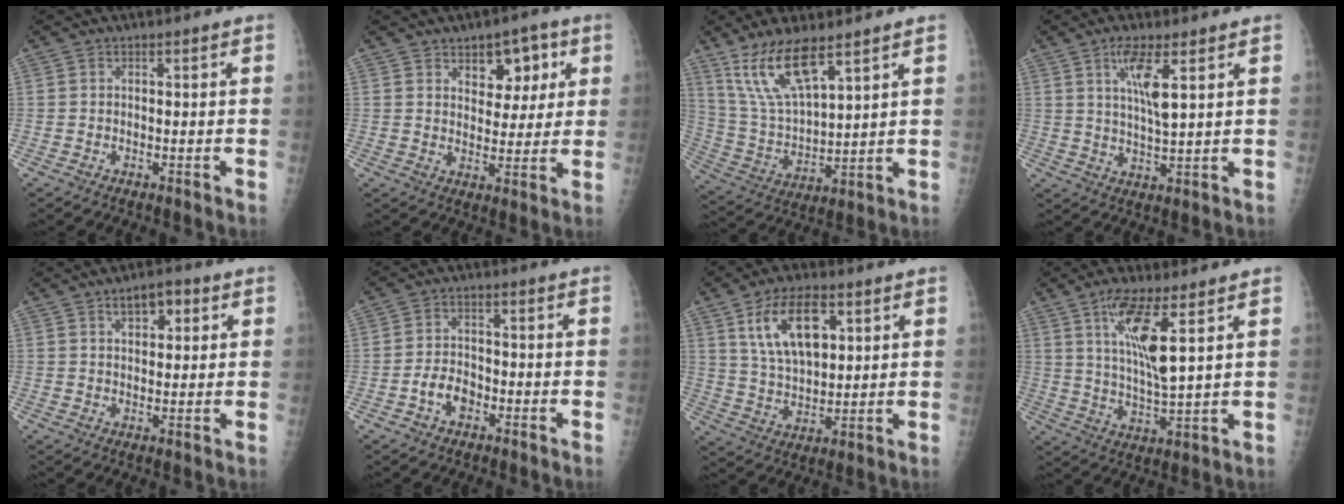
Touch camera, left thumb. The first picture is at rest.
{"total": 8.4, "force": [3.9, 5.4, 5.1], "torque": [-0.026, -0.016, 0.054]}
{"total": 13.0, "force": [8.6, 3.9, 9.0], "torque": [-0.169, -0.038, 0.187]}
{"total": 7.0, "force": [3.2, 1.4, 6.1], "torque": [-0.117, -0.020, 0.064]}
{"total": 5.6, "force": [2.6, 3.1, 3.9], "torque": [-0.037, -0.004, 0.036]}
{"total": 4.9, "force": [-2.2, 3.3, 2.9], "torque": [-0.042, 0.022, -0.041]}
{"total": 13.2, "force": [5.4, 7.0, 9.8], "torque": [-0.153, -0.018, 0.108]}
{"total": 10.8, "force": [4.9, 2.1, 9.4], "torque": [-0.189, -0.033, 0.098]}